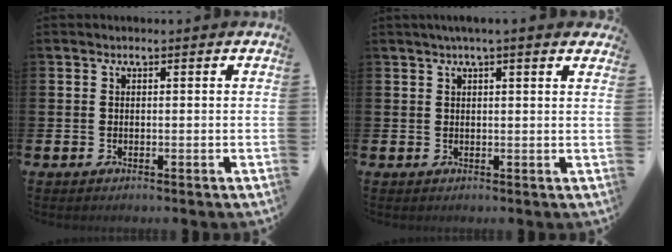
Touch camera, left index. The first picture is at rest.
{"total": 2.2, "force": [1.9, -0.2, 1.0], "torque": [-0.018, -0.004, 0.034]}